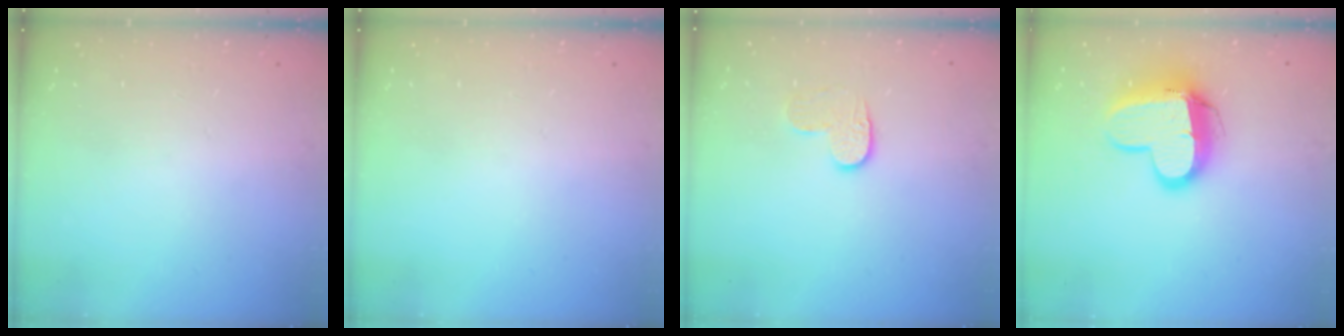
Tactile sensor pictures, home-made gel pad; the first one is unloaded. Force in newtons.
{"total": 0.0}
{"total": 6.7, "press": 6.7, "slide": 0.5}
{"total": 13.5, "press": 13.5, "slide": 1.2}